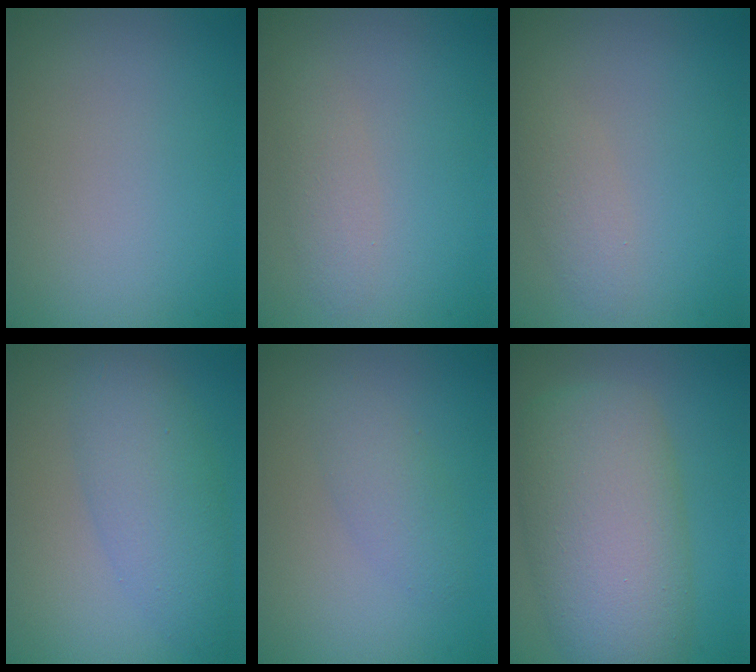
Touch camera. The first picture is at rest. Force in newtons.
{"total": 1.7, "press": 1.7, "slide": 0.0}
{"total": 1.6, "press": 1.6, "slide": 0.1}
{"total": 4.8, "press": 4.8, "slide": 0.0}
{"total": 2.0, "press": 2.0, "slide": 0.0}
{"total": 10.2, "press": 10.2, "slide": 0.3}